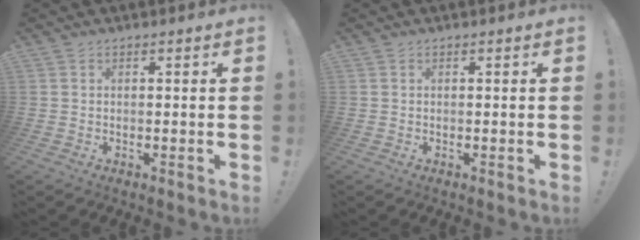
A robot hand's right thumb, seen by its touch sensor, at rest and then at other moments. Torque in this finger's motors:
{"motor_torque": [-0.32, 0.32, -0.12, 0.12, 0.01]}